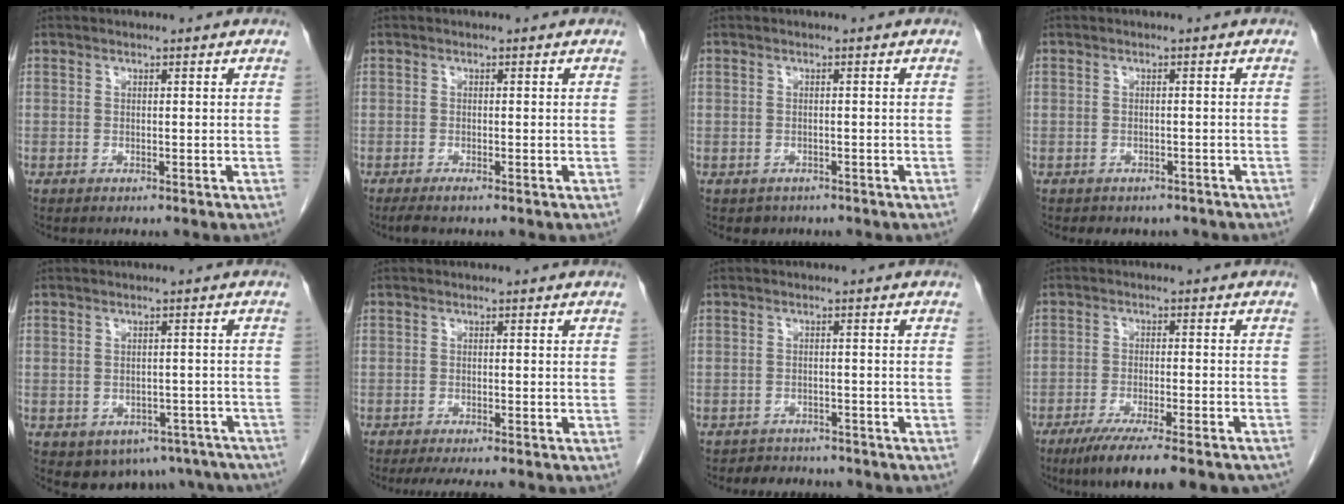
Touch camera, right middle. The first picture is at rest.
{"total": 1.5, "force": [-1.1, 0.0, 0.9], "torque": [-0.020, -0.006, -0.021]}
{"total": 1.8, "force": [-1.3, 1.2, 0.1], "torque": [-0.009, 0.002, -0.017]}
{"total": 4.4, "force": [-3.7, 2.2, 0.9], "torque": [-0.009, 0.008, -0.040]}
{"total": 11.5, "force": [-7.5, 7.6, 4.2], "torque": [-0.057, 0.003, -0.080]}
{"total": 5.6, "force": [-4.7, 0.7, 3.0], "torque": [-0.035, -0.010, -0.069]}
{"total": 4.9, "force": [-4.3, 2.1, 0.4], "torque": [-0.006, 0.004, -0.056]}
{"total": 15.0, "force": [-12.2, 1.8, 8.6], "torque": [-0.099, -0.024, -0.177]}